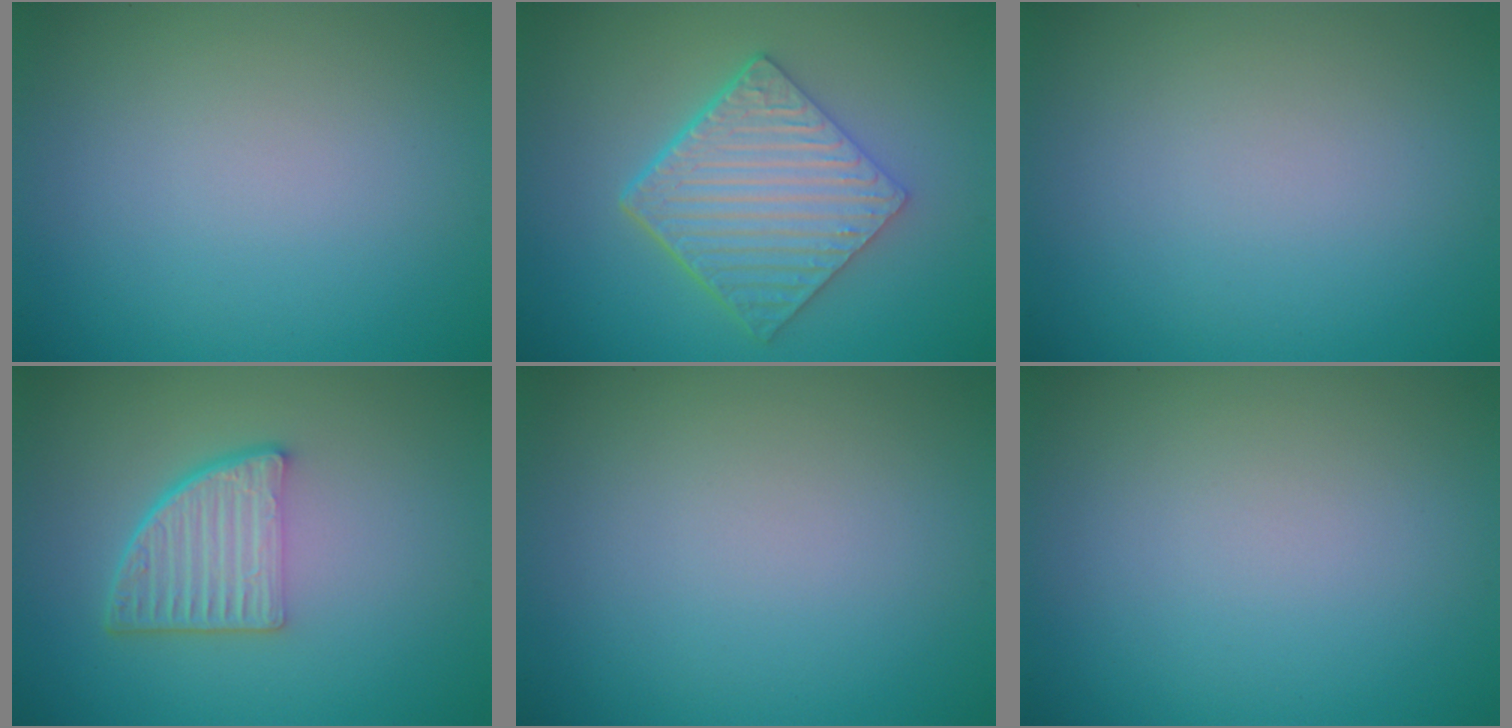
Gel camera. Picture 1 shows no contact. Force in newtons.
{"total": 6.3, "press": 4.5, "slide": 4.4}
{"total": 0.0}
{"total": 4.9, "press": 3.4, "slide": 3.6}
{"total": 0.0}
{"total": 0.0}